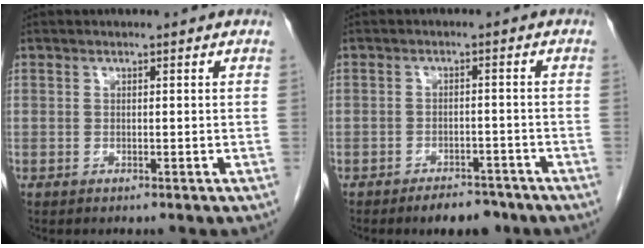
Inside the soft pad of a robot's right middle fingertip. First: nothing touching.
{"total": 4.8, "force": [-3.8, 1.8, 2.2], "torque": [-0.032, -0.001, -0.052]}